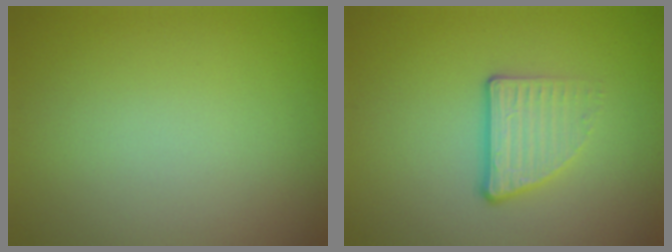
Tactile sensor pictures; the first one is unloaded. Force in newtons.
{"total": 3.5, "press": 2.5, "slide": 2.5}